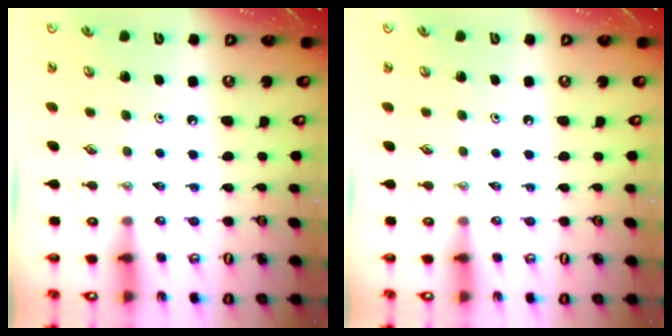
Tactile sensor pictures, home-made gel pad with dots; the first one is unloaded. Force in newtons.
{"total": 0.0}